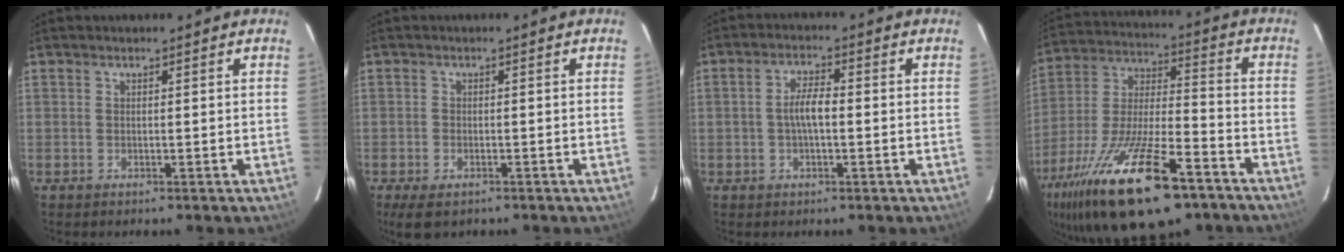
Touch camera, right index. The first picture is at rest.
{"total": 4.3, "force": [-2.7, 2.3, 2.5], "torque": [-0.058, -0.013, -0.047]}
{"total": 4.5, "force": [-0.5, 1.7, 4.2], "torque": [-0.082, 0.008, -0.007]}
{"total": 26.6, "force": [-16.4, 8.7, 19.0], "torque": [-0.369, -0.038, -0.274]}